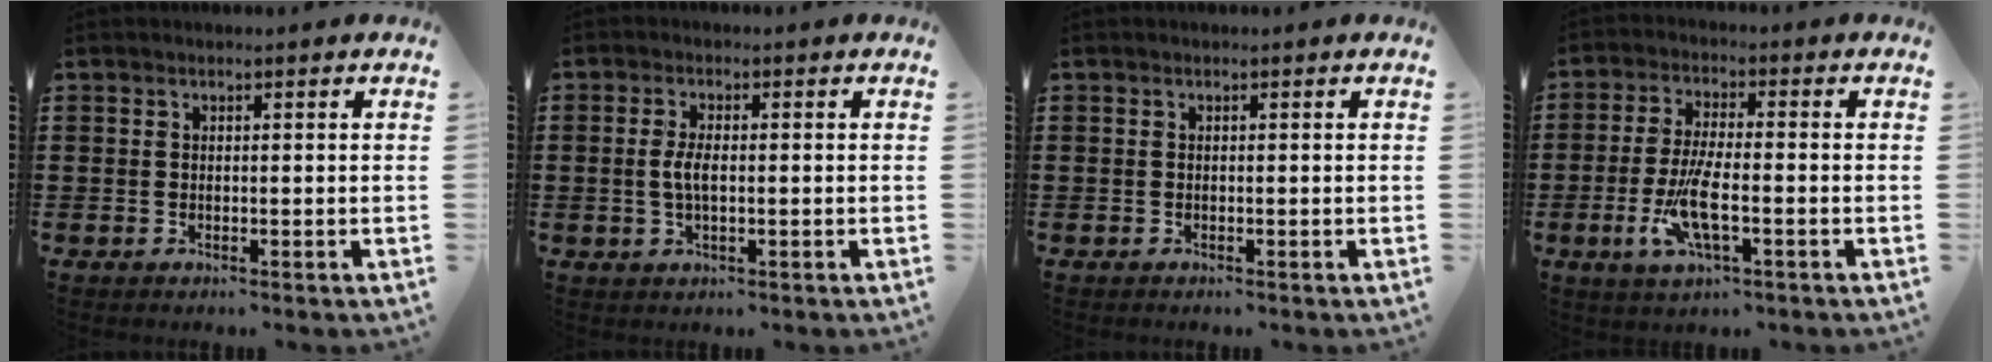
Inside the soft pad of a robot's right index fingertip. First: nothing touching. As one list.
[{"total": 3.1, "force": [-0.2, 1.1, 2.9], "torque": [-0.068, -0.004, -0.009]}, {"total": 0.0}, {"total": 7.5, "force": [-2.5, 1.8, 6.8], "torque": [-0.145, -0.014, -0.048]}]